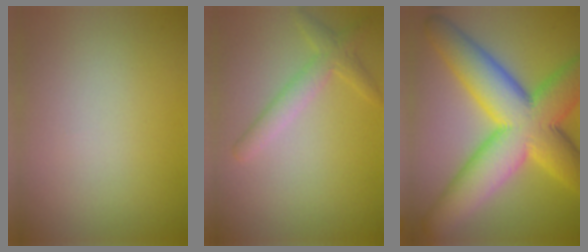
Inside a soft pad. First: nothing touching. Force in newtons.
{"total": 2.5, "press": 2.5, "slide": 0.2}
{"total": 13.1, "press": 13.1, "slide": 0.1}